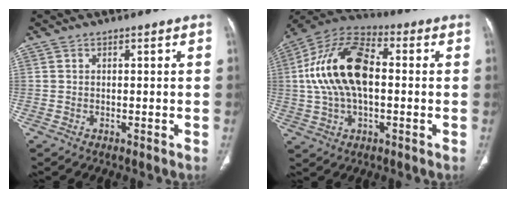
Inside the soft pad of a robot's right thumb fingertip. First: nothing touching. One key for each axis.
{"total": 17.9, "fx": 1.2, "fy": 9.8, "fz": 14.9, "tx": -0.284, "ty": 0.030, "tz": 0.013}